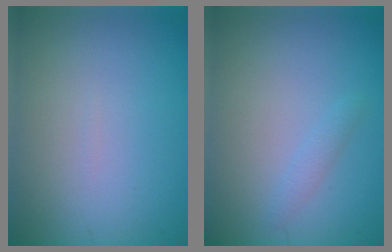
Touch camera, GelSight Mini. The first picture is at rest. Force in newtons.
{"total": 1.0, "press": 1.0, "slide": 0.0}